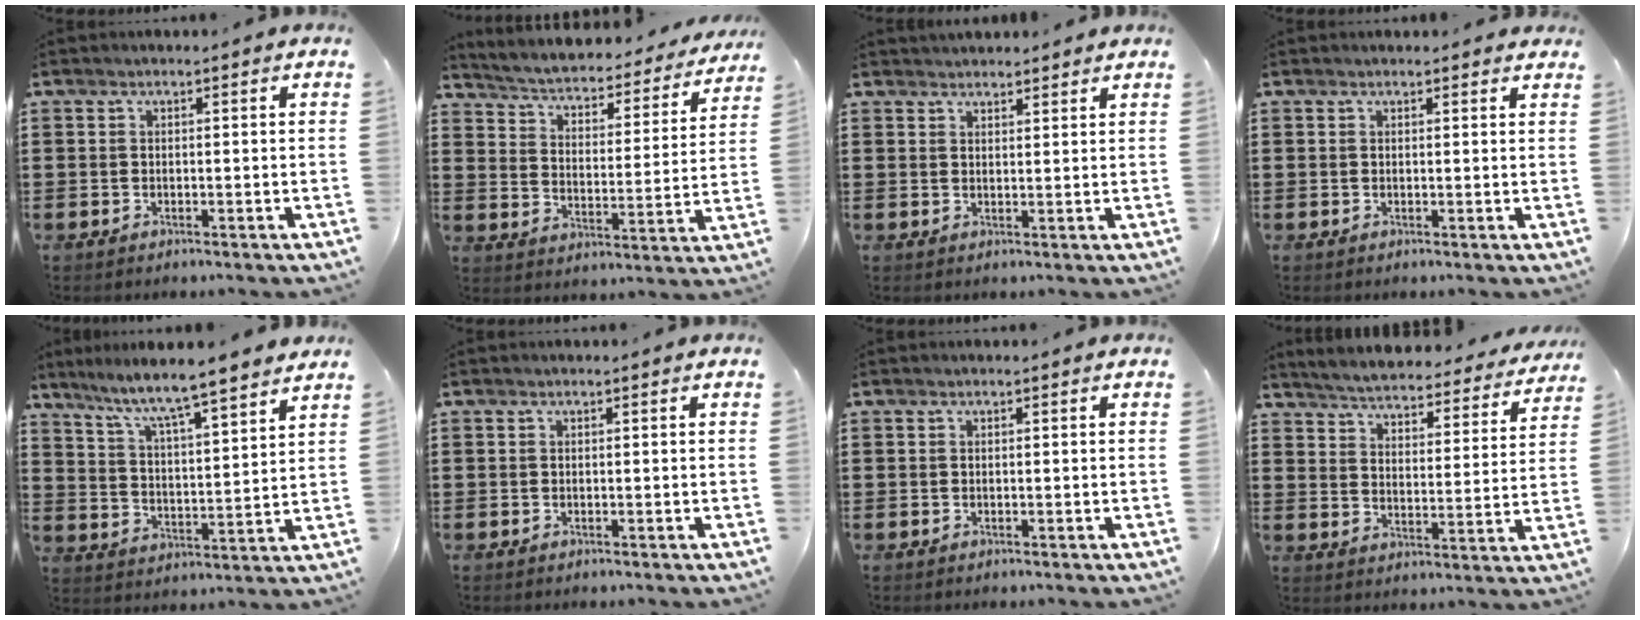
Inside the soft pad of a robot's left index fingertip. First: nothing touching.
{"total": 2.5, "force": [2.3, 0.3, 0.9], "torque": [-0.035, -0.028, 0.026]}
{"total": 1.8, "force": [1.8, 0.2, -0.1], "torque": [-0.003, 0.001, 0.036]}
{"total": 0.8, "force": [0.8, 0.1, 0.2], "torque": [-0.005, 0.001, 0.015]}
{"total": 6.0, "force": [5.4, -0.5, 2.5], "torque": [-0.073, -0.042, 0.084]}
{"total": 0.0}
{"total": 0.0}
{"total": 4.4, "force": [4.3, -0.3, 0.5], "torque": [-0.035, -0.037, 0.069]}